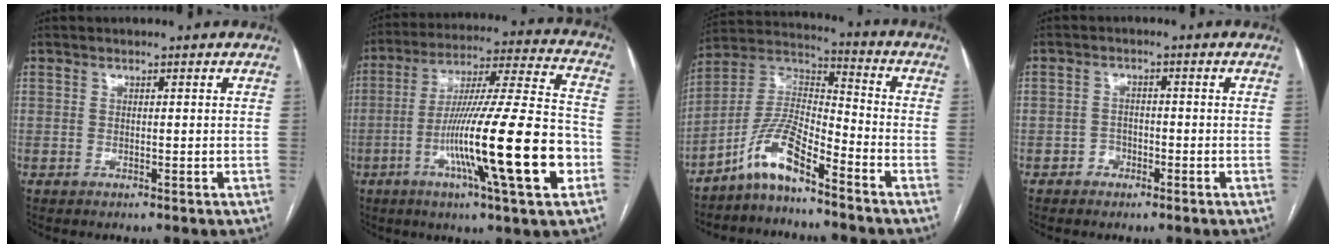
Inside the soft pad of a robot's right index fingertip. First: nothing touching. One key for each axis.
{"total": 22.4, "fx": -6.8, "fy": 0.6, "fz": 21.3, "tx": -0.348, "ty": -0.016, "tz": -0.116}
{"total": 9.8, "fx": -7.1, "fy": 2.1, "fz": 6.5, "tx": -0.142, "ty": 0.020, "tz": -0.139}
{"total": 2.0, "fx": -1.2, "fy": 1.6, "fz": 0.4, "tx": -0.002, "ty": 0.009, "tz": -0.024}